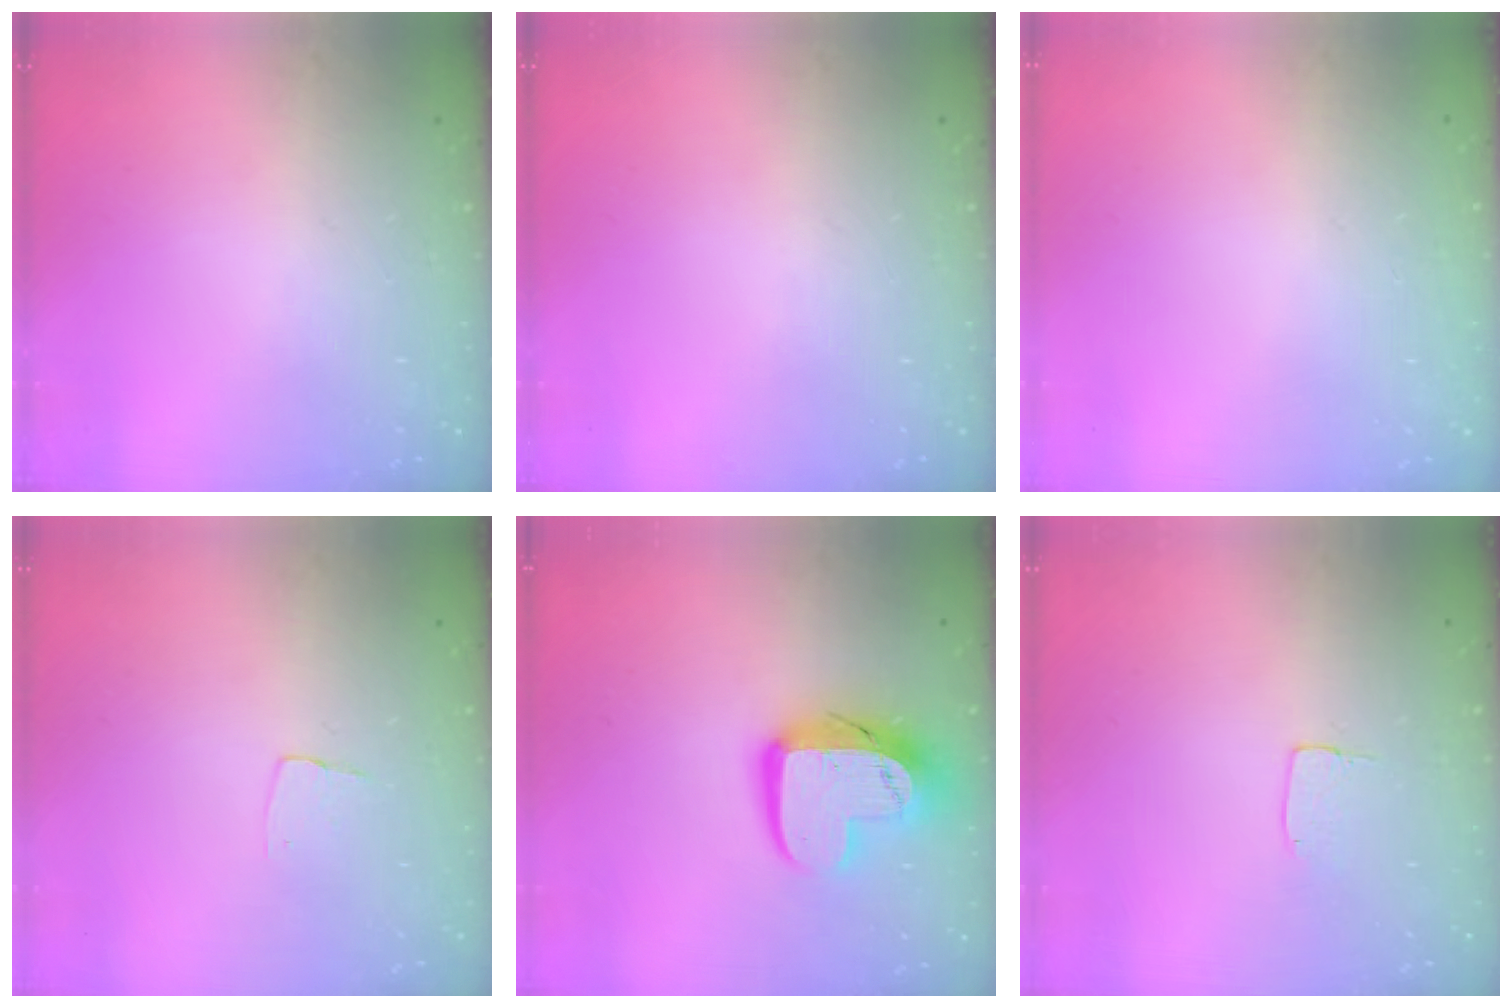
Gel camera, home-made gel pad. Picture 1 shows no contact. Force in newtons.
{"total": 0.0}
{"total": 0.6, "press": 0.6, "slide": 0.1}
{"total": 3.4, "press": 3.4, "slide": 0.2}
{"total": 15.1, "press": 15.0, "slide": 1.2}
{"total": 3.9, "press": 3.9, "slide": 0.1}